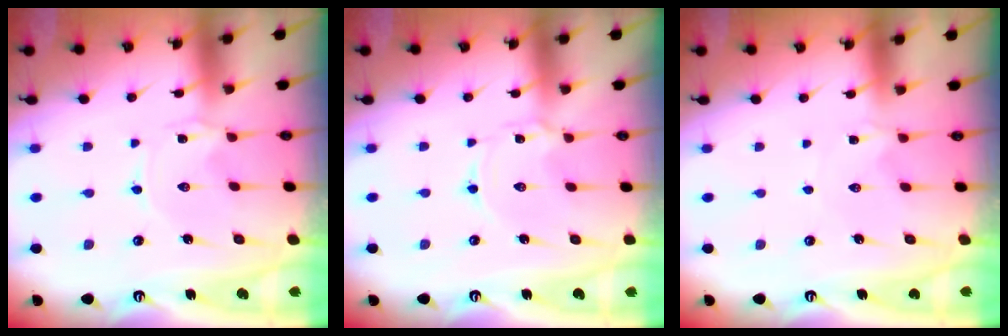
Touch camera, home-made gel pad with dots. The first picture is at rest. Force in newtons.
{"total": 0.9, "press": 0.9, "slide": 0.2}
{"total": 0.0}